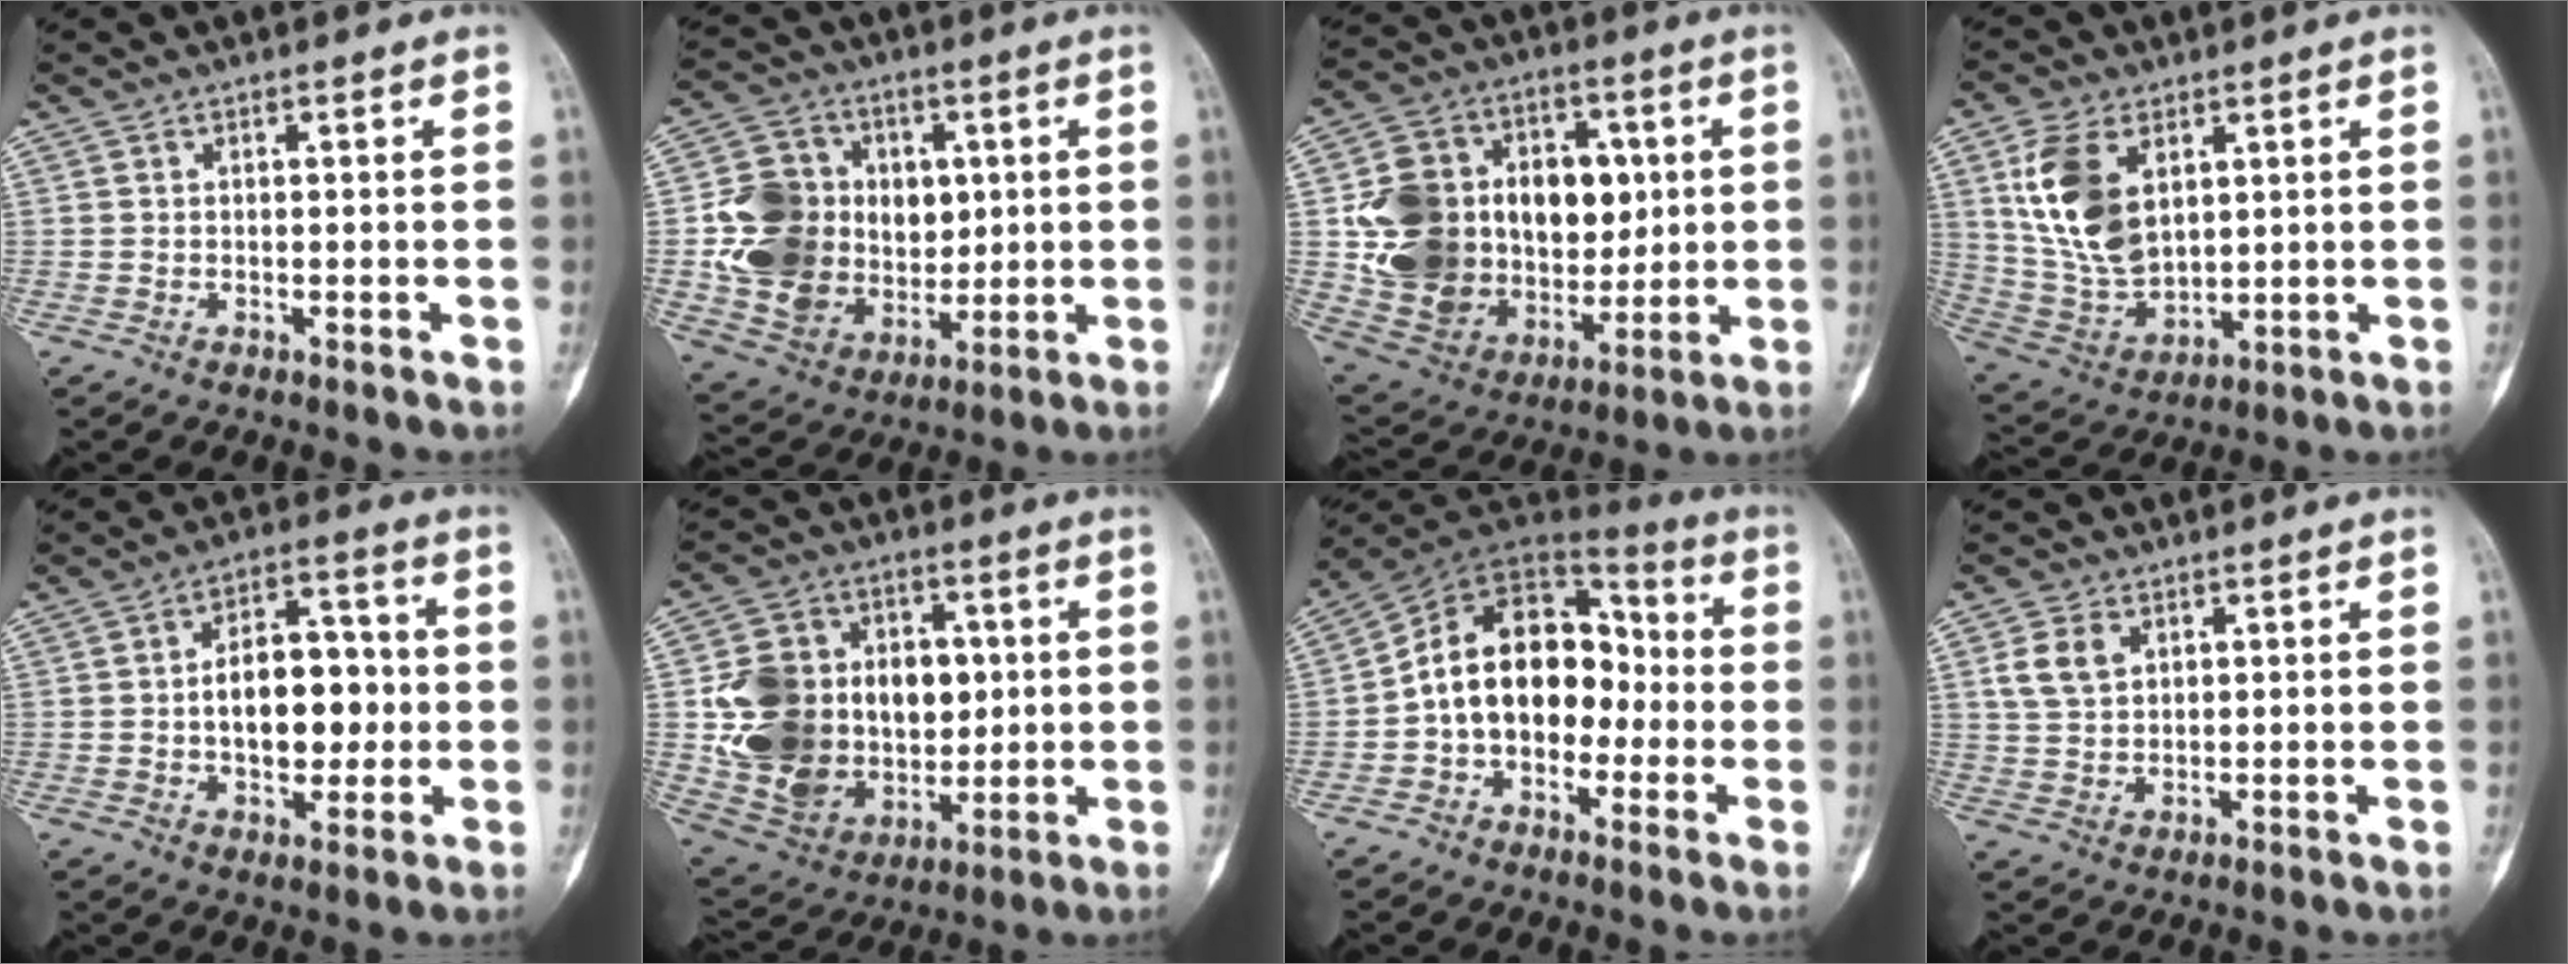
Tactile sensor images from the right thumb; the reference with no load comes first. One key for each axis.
{"total": 17.8, "fx": 1.3, "fy": 14.7, "fz": 9.9, "tx": -0.137, "ty": 0.006, "tz": 0.041}
{"total": 24.7, "fx": 2.4, "fy": 18.7, "fz": 15.9, "tx": -0.244, "ty": 0.017, "tz": 0.066}
{"total": 14.6, "fx": 4.8, "fy": 8.8, "fz": 10.6, "tx": -0.196, "ty": -0.015, "tz": 0.107}
{"total": 13.1, "fx": -0.4, "fy": 8.0, "fz": 10.3, "tx": -0.119, "ty": 0.025, "tz": -0.007}
{"total": 22.0, "fx": 1.2, "fy": 17.2, "fz": 13.7, "tx": -0.204, "ty": 0.015, "tz": 0.047}
{"total": 16.1, "fx": -2.0, "fy": 11.4, "fz": 11.2, "tx": -0.148, "ty": 0.056, "tz": -0.047}
{"total": 5.6, "fx": 2.1, "fy": 3.9, "fz": 3.4, "tx": -0.056, "ty": 0.001, "tz": 0.045}